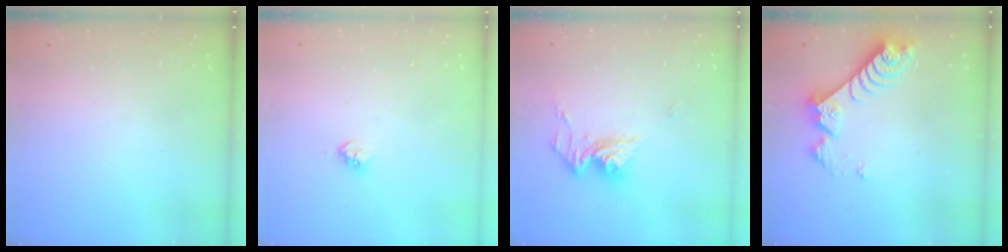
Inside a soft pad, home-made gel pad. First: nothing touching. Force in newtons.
{"total": 4.6, "press": 4.6, "slide": 0.3}
{"total": 12.3, "press": 12.3, "slide": 1.4}
{"total": 8.1, "press": 8.0, "slide": 0.6}